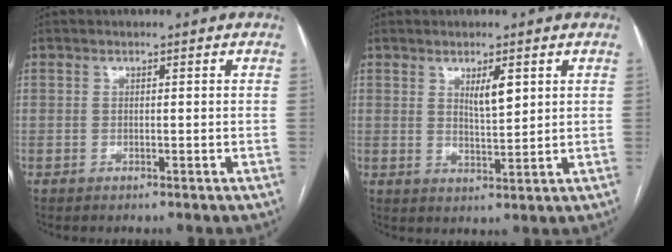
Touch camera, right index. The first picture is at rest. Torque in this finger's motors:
{"motor_torque": [0.26, 0.26, 0.09, 0.04]}